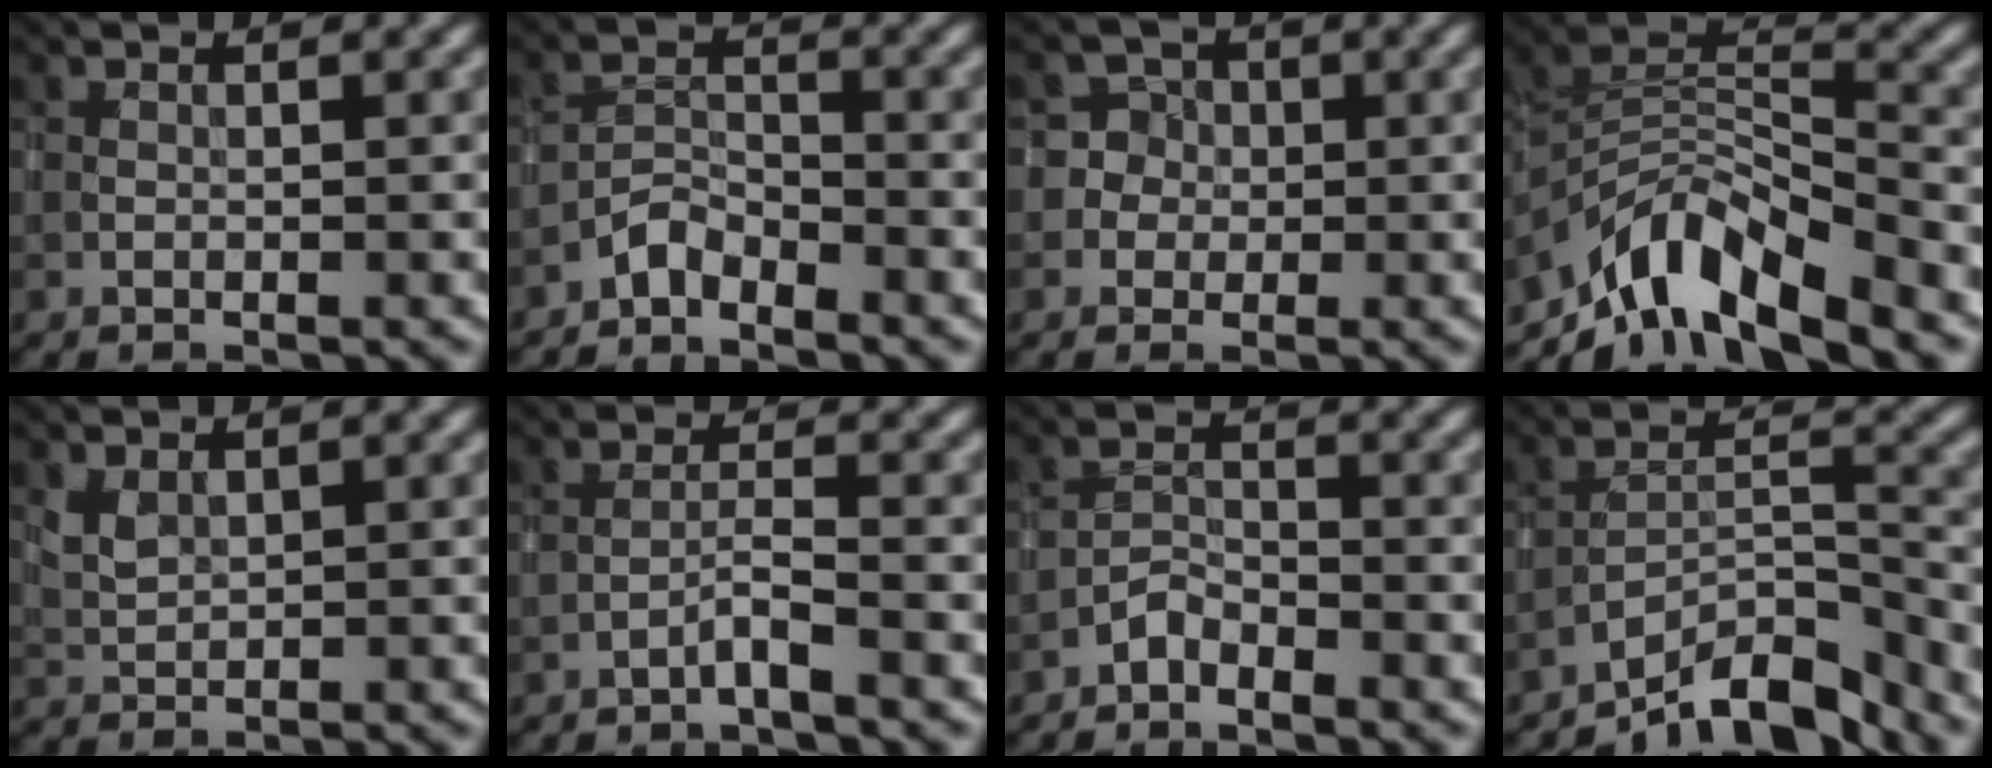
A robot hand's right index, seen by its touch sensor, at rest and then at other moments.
{"total": 2.0, "force": [-1.8, 0.6, 0.6], "torque": [-0.011, 0.012, -0.041]}
{"total": 3.8, "force": [-0.5, 3.8, 0.1], "torque": [0.025, 0.019, -0.025]}
{"total": 8.3, "force": [-6.0, 2.7, 5.0], "torque": [-0.077, 0.003, -0.121]}
{"total": 1.5, "force": [1.0, 0.8, 0.8], "torque": [-0.025, -0.001, 0.025]}
{"total": 1.4, "force": [-0.9, -0.2, 1.0], "torque": [-0.019, 0.012, -0.024]}
{"total": 1.5, "force": [-1.4, 0.4, 0.4], "torque": [-0.007, 0.009, -0.032]}
{"total": 6.9, "force": [-5.8, 1.4, 3.3], "torque": [-0.042, 0.005, -0.104]}